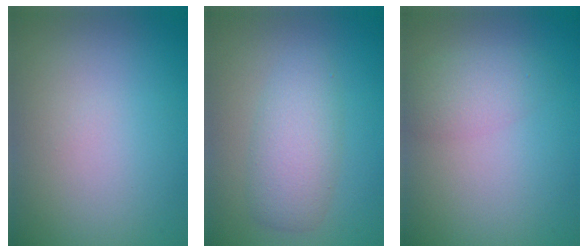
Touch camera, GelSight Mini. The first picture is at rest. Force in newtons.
{"total": 2.9, "press": 2.9, "slide": 0.2}
{"total": 2.4, "press": 2.4, "slide": 0.1}